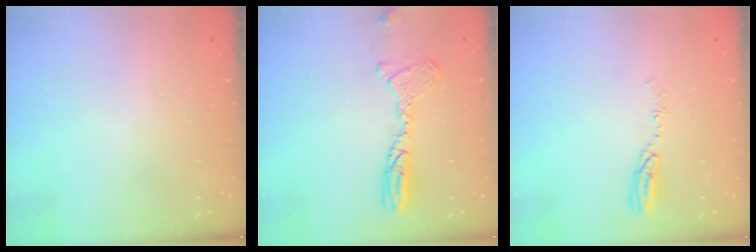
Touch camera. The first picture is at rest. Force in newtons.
{"total": 13.0, "press": 12.6, "slide": 3.3}
{"total": 5.2, "press": 5.1, "slide": 0.4}